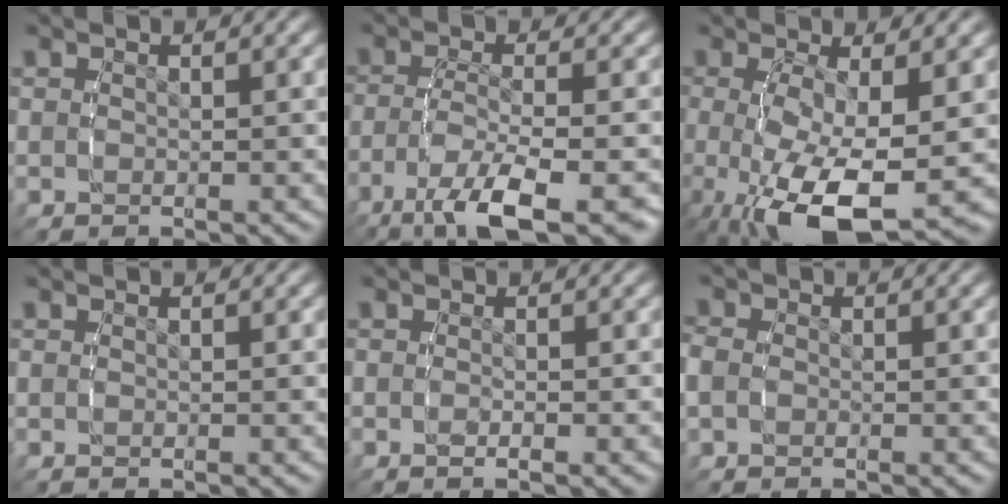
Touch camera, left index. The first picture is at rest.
{"total": 8.1, "force": [-5.1, 2.7, 5.6], "torque": [-0.112, -0.030, -0.067]}
{"total": 10.0, "force": [-3.7, 5.1, 7.7], "torque": [-0.169, -0.049, -0.035]}
{"total": 0.0}
{"total": 0.7, "force": [-0.6, 0.1, 0.3], "torque": [-0.014, -0.002, -0.012]}
{"total": 2.4, "force": [-0.5, 2.2, 0.9], "torque": [-0.039, -0.005, -0.009]}